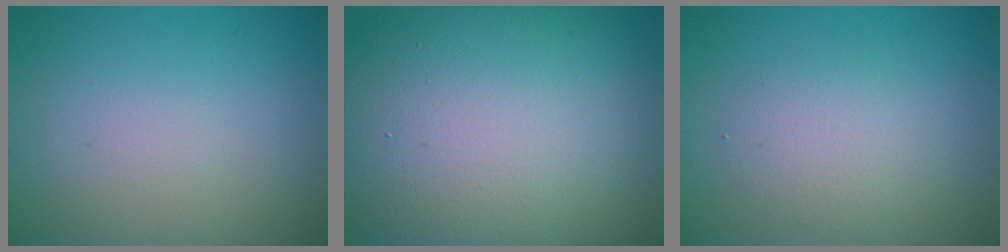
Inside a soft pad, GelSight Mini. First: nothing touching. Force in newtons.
{"total": 17.5, "press": 17.5, "slide": 1.4}
{"total": 2.3, "press": 2.3, "slide": 0.2}